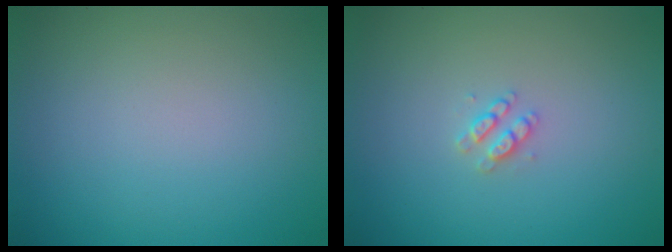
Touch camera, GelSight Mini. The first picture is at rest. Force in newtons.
{"total": 1.4, "press": 1.3, "slide": 0.3}